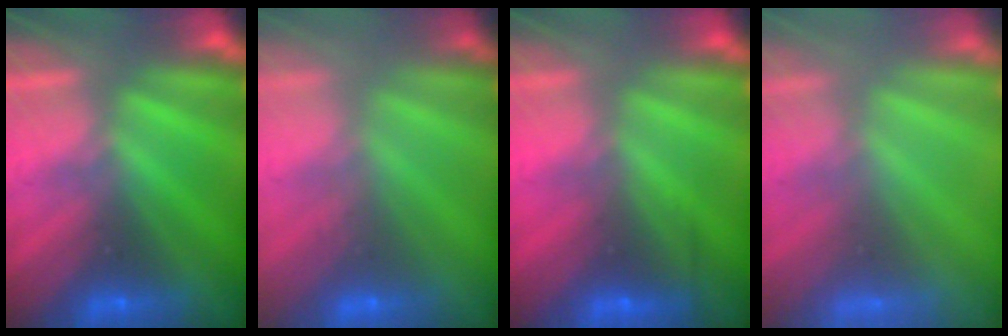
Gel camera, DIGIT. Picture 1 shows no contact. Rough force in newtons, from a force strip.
{"total": 2.9}
{"total": 2.4}
{"total": 7.6}